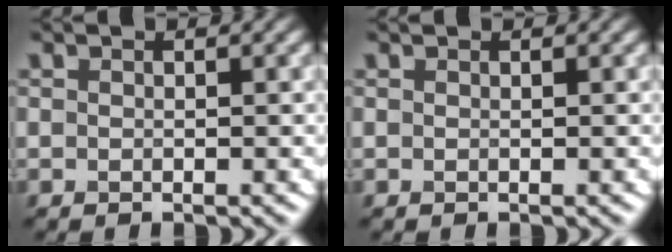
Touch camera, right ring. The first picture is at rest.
{"total": 0.0}